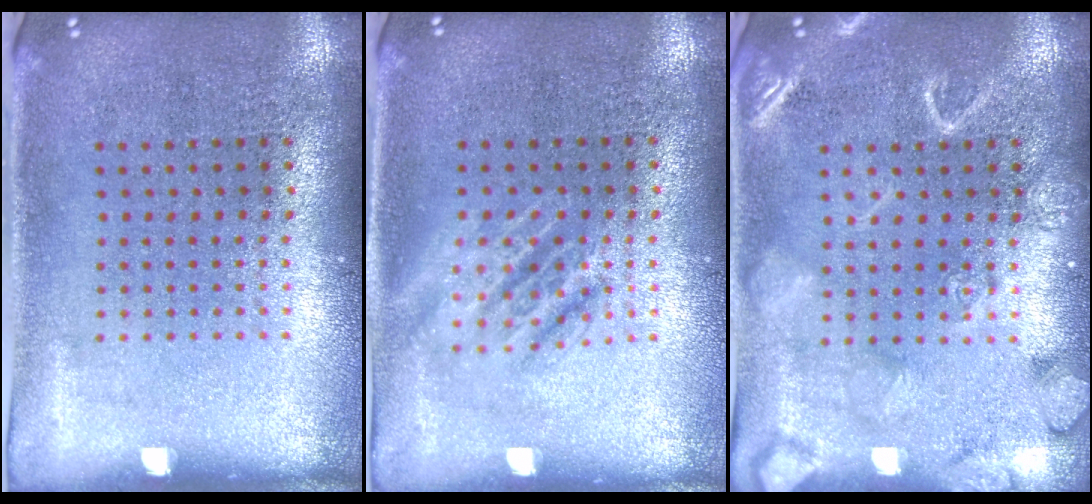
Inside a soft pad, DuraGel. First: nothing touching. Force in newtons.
{"total": 1.2, "press": 1.2, "slide": 0.2}
{"total": 3.6, "press": 3.6, "slide": 0.5}